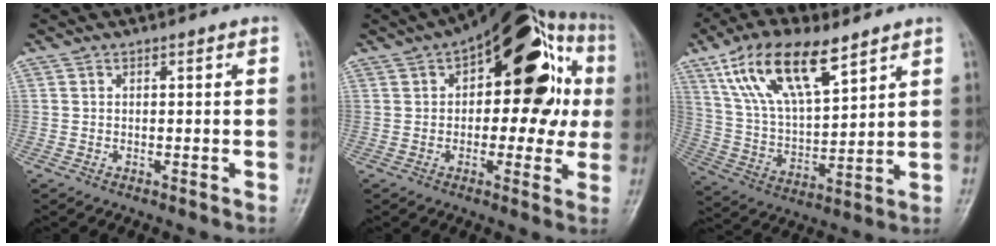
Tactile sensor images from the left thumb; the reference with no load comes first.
{"total": 23.9, "force": [5.3, 12.4, 19.8], "torque": [-0.226, 0.036, 0.065]}
{"total": 17.2, "force": [10.0, 6.8, 12.2], "torque": [-0.203, -0.029, 0.195]}